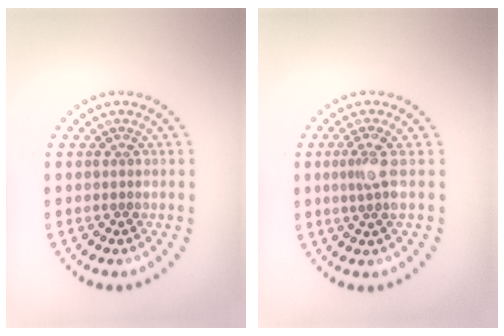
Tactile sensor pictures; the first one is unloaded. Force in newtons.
{"total": 2.0, "press": 1.6, "slide": 1.3}